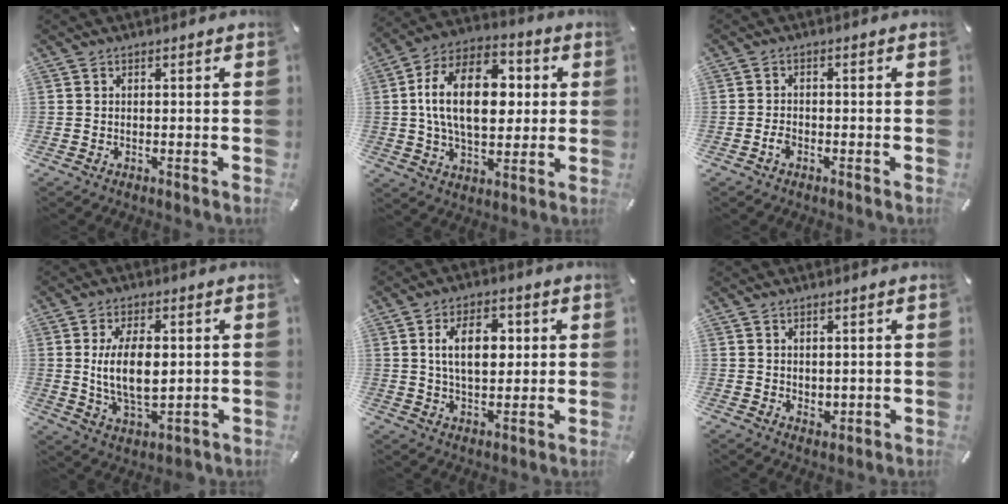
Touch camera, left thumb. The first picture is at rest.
{"total": 19.4, "force": [2.1, 12.0, 15.0], "torque": [-0.282, 0.010, 0.032]}
{"total": 2.1, "force": [-1.2, 1.1, 1.2], "torque": [-0.022, 0.005, -0.024]}
{"total": 11.7, "force": [0.9, 6.3, 9.8], "torque": [-0.188, -0.006, 0.010]}
{"total": 10.6, "force": [2.2, 6.6, 7.9], "torque": [-0.144, 0.002, 0.031]}
{"total": 2.2, "force": [0.9, 1.9, 0.6], "torque": [-0.004, -0.001, 0.016]}